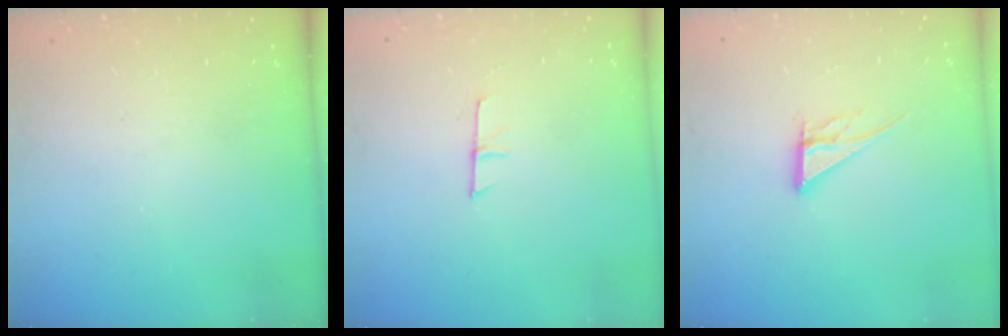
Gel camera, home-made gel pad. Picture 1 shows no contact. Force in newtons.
{"total": 5.5, "press": 5.5, "slide": 0.3}
{"total": 7.1, "press": 7.1, "slide": 0.2}